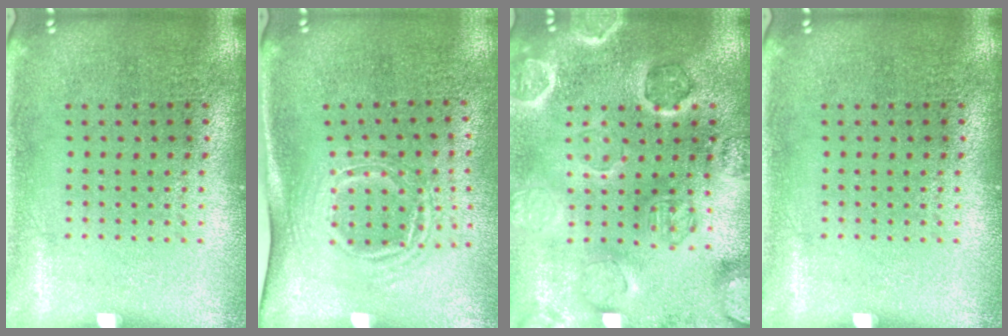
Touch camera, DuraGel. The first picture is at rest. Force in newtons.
{"total": 1.7, "press": 1.2, "slide": 1.2}
{"total": 2.6, "press": 2.6, "slide": 0.3}
{"total": 0.0}